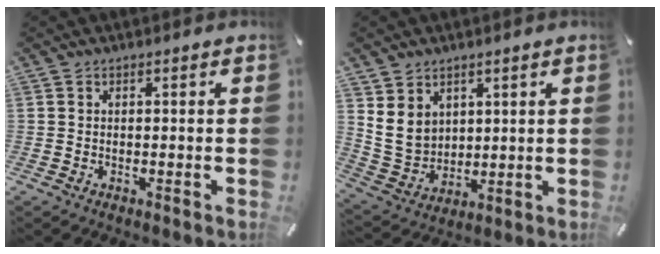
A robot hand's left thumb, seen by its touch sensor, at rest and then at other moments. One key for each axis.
{"total": 8.6, "fx": 3.8, "fy": 7.5, "fz": 2.0, "tx": -0.061, "ty": -0.025, "tz": 0.075}